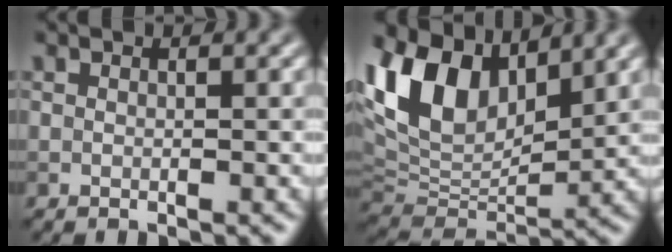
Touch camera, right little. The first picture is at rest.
{"total": 11.5, "force": [5.4, 6.6, 7.7], "torque": [-0.168, 0.017, 0.100]}